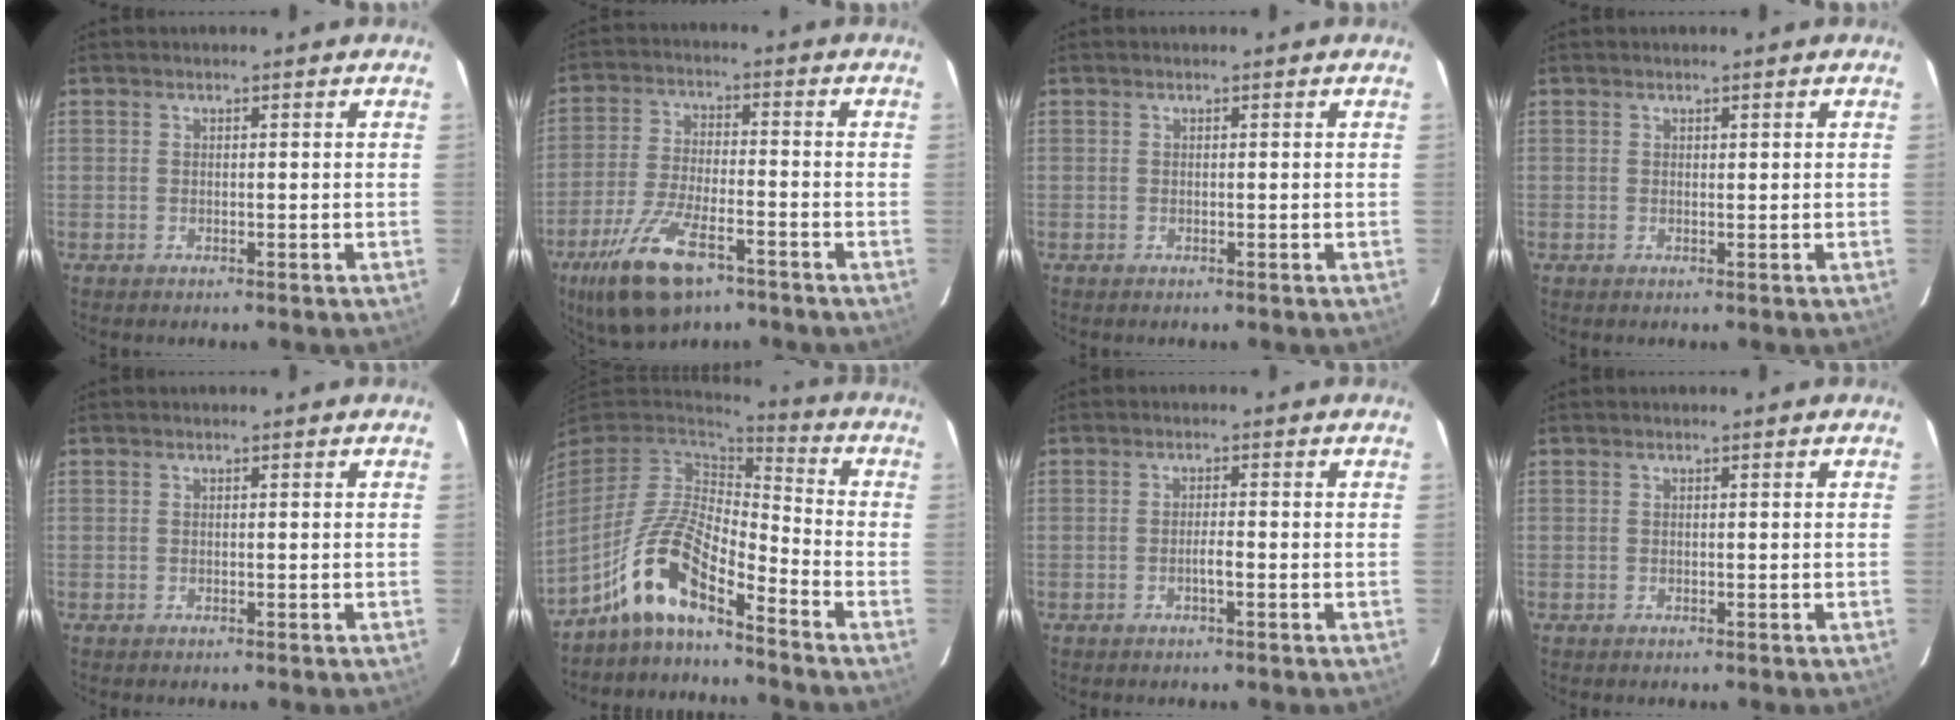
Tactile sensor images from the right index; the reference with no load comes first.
{"total": 12.2, "force": [-7.3, 3.9, 9.0], "torque": [-0.186, -0.017, -0.125]}
{"total": 0.0}
{"total": 0.0}
{"total": 0.0}
{"total": 10.9, "force": [-7.5, 2.4, 7.6], "torque": [-0.169, 0.017, -0.143]}
{"total": 1.5, "force": [-0.6, 0.1, 1.3], "torque": [-0.025, 0.002, -0.011]}
{"total": 0.0}